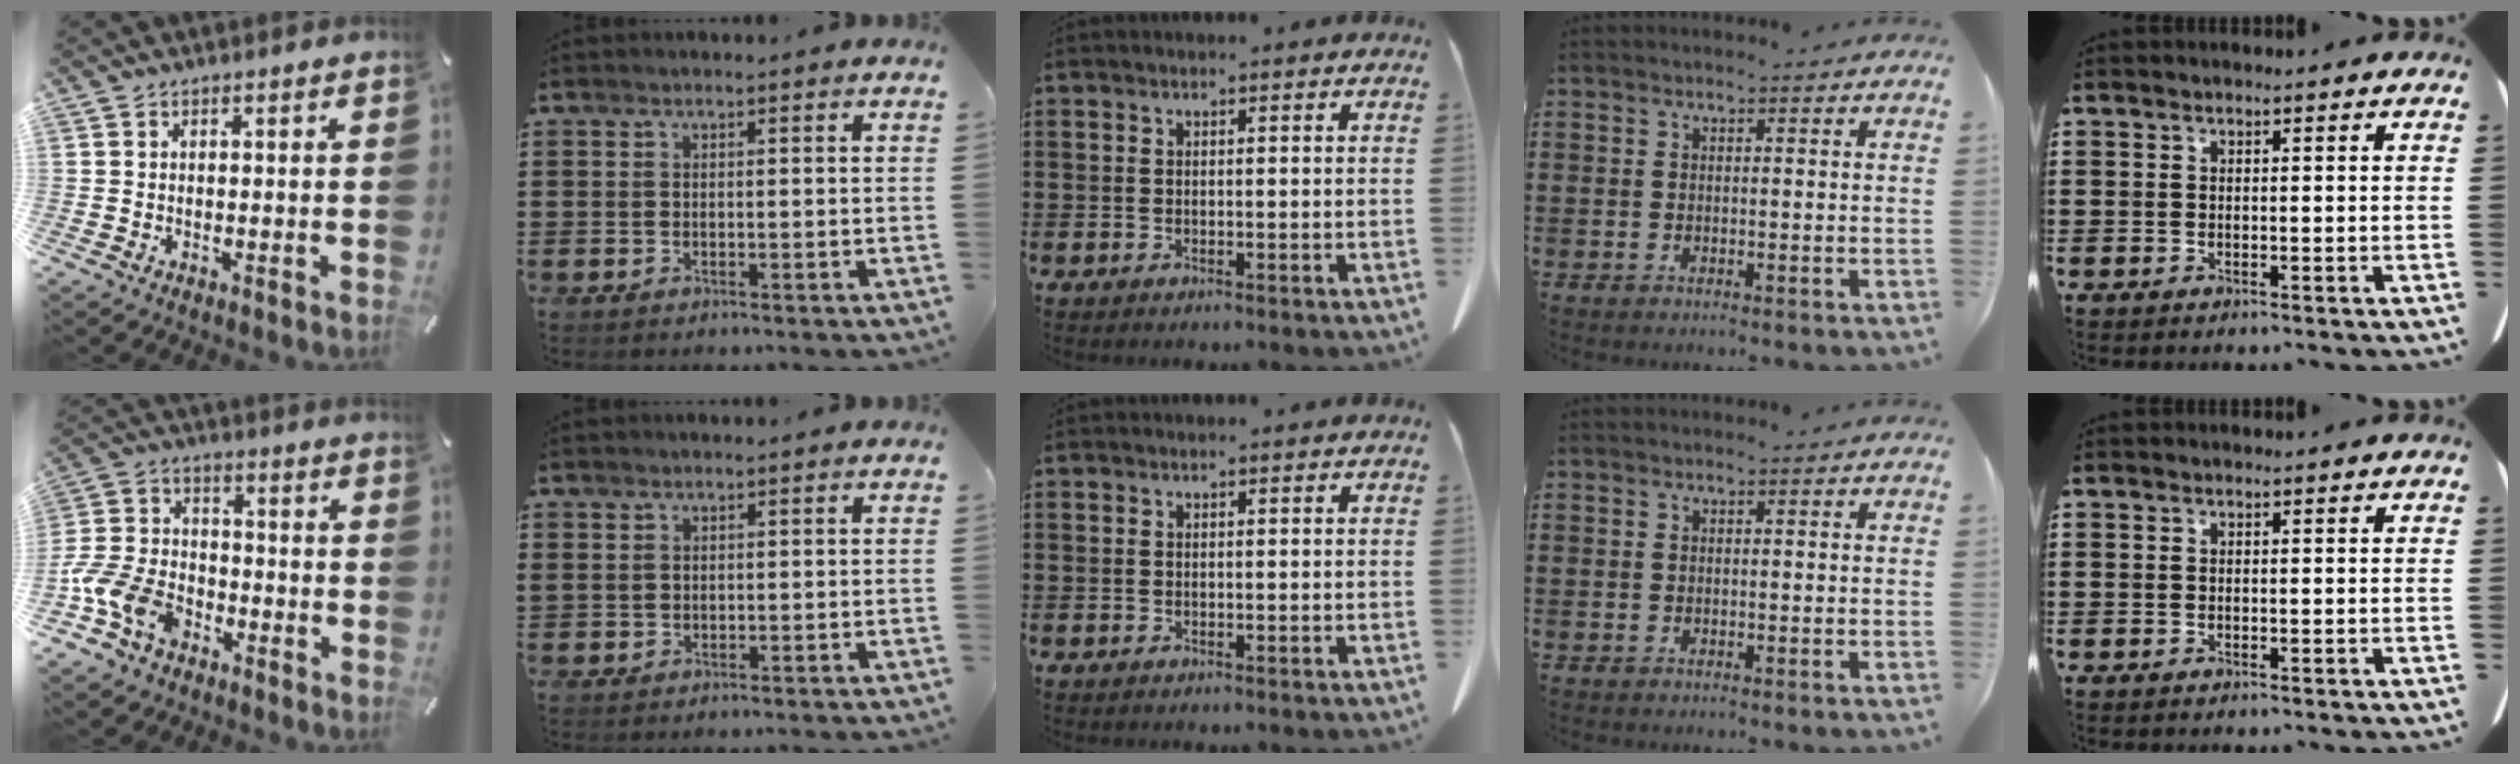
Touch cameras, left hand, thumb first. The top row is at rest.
{"thumb": {"total": 11.9, "force": [-6.8, 8.1, 5.4], "torque": [-0.118, 0.040, -0.126]}, "index": {"total": 0.9, "force": [0.7, 0.5, 0.1], "torque": [-0.005, 0.003, 0.013]}}